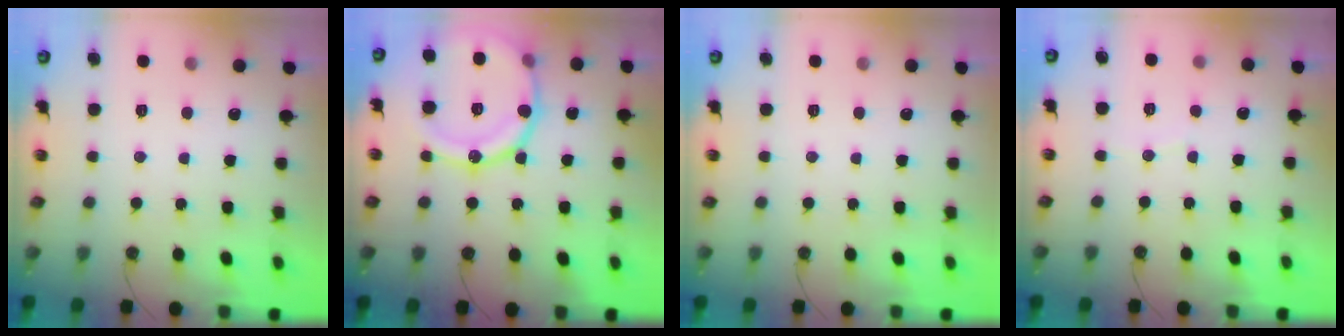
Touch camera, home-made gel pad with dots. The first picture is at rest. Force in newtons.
{"total": 19.1, "press": 18.8, "slide": 3.4}
{"total": 0.0}
{"total": 3.3, "press": 3.3, "slide": 0.4}